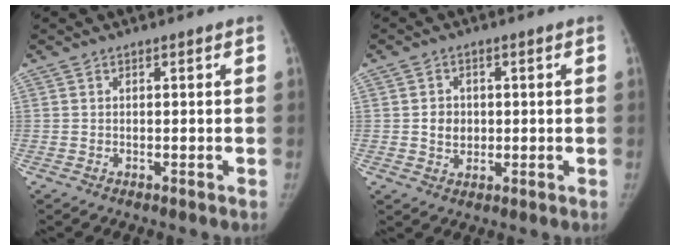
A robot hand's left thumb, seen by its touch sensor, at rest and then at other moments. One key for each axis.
{"total": 3.9, "fx": 0.1, "fy": 3.4, "fz": 1.9, "tx": -0.014, "ty": 0.001, "tz": 0.006}